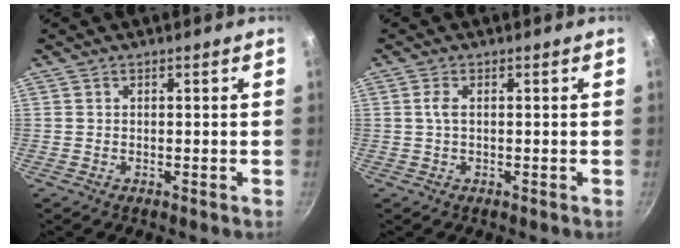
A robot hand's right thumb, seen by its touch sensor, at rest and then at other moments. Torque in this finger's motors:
{"motor_torque": [0.57, 0.66, 0.32, -0.12, 0.05]}